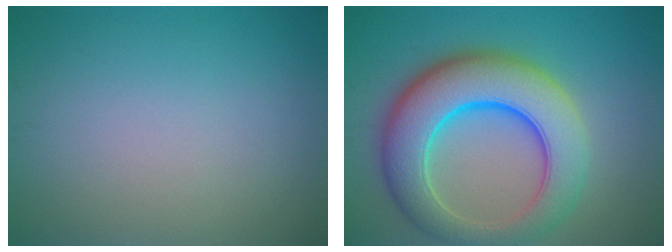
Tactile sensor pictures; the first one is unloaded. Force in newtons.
{"total": 10.5, "press": 10.5, "slide": 0.2}